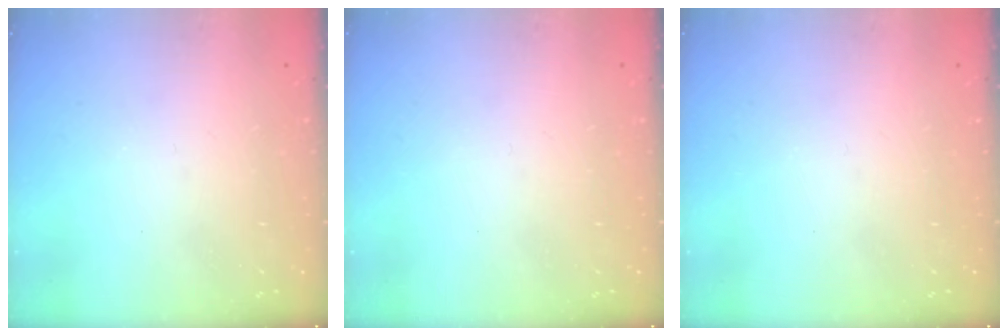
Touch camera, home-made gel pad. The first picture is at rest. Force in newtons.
{"total": 0.0}
{"total": 0.0}